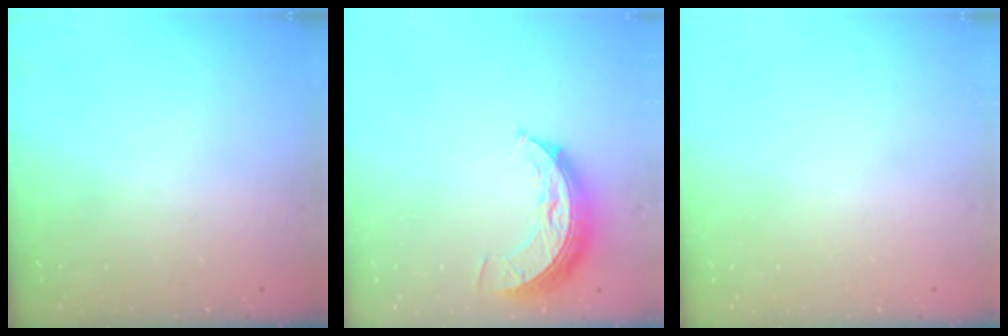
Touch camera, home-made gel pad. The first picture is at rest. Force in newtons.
{"total": 8.7, "press": 8.7, "slide": 0.6}
{"total": 0.0}